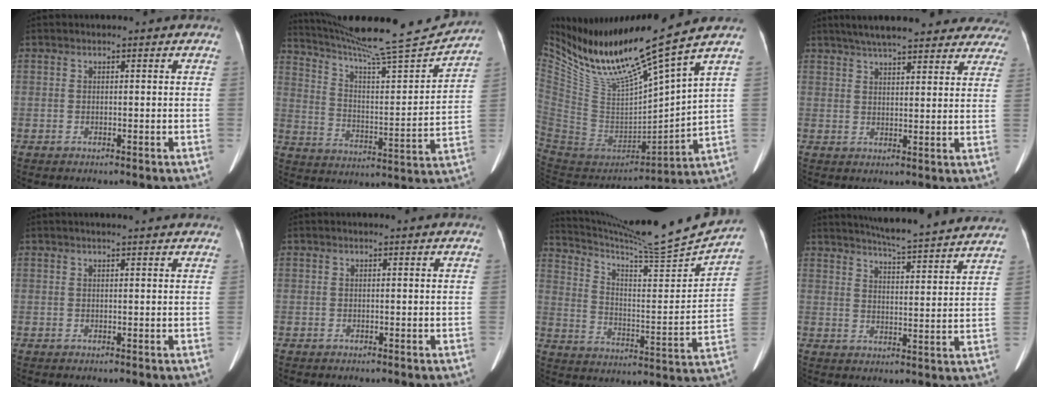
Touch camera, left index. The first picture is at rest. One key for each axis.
{"total": 20.2, "fx": 18.8, "fy": -0.4, "fz": 7.3, "tx": -0.133, "ty": -0.038, "tz": 0.283}
{"total": 18.2, "fx": 15.3, "fy": -0.3, "fz": 9.8, "tx": -0.181, "ty": -0.038, "tz": 0.297}
{"total": 24.2, "fx": 21.0, "fy": 5.8, "fz": 10.5, "tx": -0.157, "ty": 0.005, "tz": 0.253}
{"total": 5.6, "fx": 5.0, "fy": 0.2, "fz": 2.5, "tx": -0.032, "ty": 0.020, "tz": 0.054}
{"total": 1.5, "fx": 1.5, "fy": 0.2, "fz": 0.4, "tx": -0.010, "ty": 0.017, "tz": 0.013}
{"total": 20.1, "fx": 18.9, "fy": -2.0, "fz": 6.5, "tx": -0.124, "ty": -0.062, "tz": 0.281}
{"total": 21.5, "fx": 20.0, "fy": 0.4, "fz": 7.9, "tx": -0.119, "ty": -0.032, "tz": 0.248}